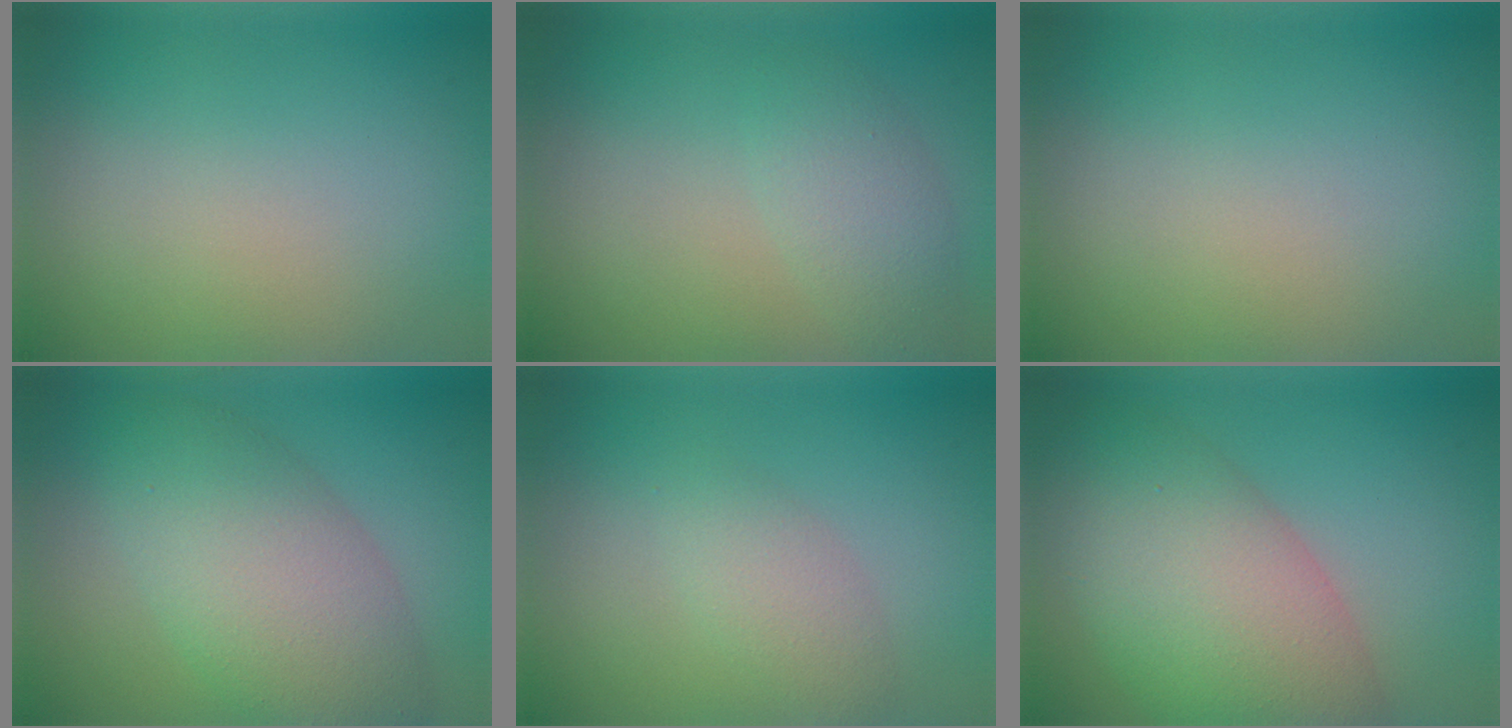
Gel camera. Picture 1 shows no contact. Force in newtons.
{"total": 2.9, "press": 2.9, "slide": 0.2}
{"total": 0.0}
{"total": 7.6, "press": 7.6, "slide": 0.1}
{"total": 2.2, "press": 2.2, "slide": 0.0}
{"total": 8.7, "press": 8.7, "slide": 0.2}